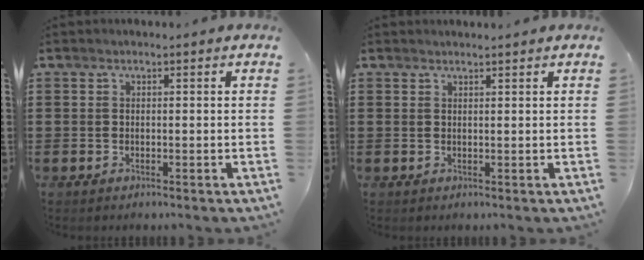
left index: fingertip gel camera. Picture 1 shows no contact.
{"total": 0.9, "force": [0.9, -0.1, 0.2], "torque": [-0.005, -0.003, 0.018]}